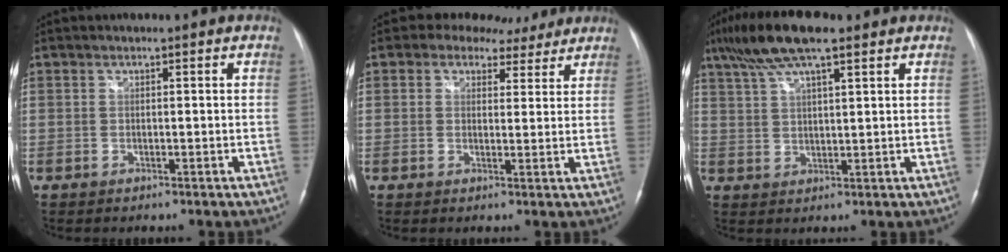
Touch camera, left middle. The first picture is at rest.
{"total": 6.9, "force": [5.3, 4.1, 1.7], "torque": [-0.023, 0.019, 0.063]}
{"total": 10.4, "force": [7.2, 2.0, 7.3], "torque": [-0.145, 0.023, 0.125]}